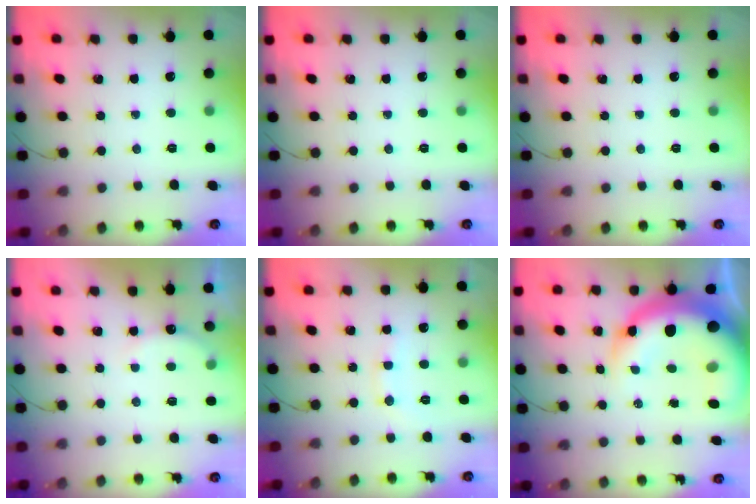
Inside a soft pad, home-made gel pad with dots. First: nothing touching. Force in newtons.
{"total": 0.0}
{"total": 0.0}
{"total": 5.3, "press": 5.2, "slide": 1.2}
{"total": 6.9, "press": 6.7, "slide": 1.4}
{"total": 21.3, "press": 20.7, "slide": 5.4}